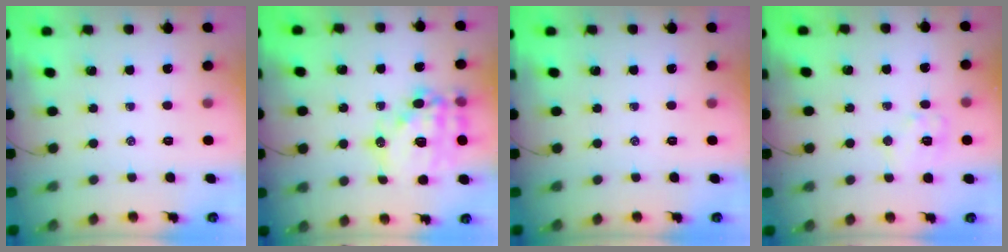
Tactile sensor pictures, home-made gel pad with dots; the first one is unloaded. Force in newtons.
{"total": 18.4, "press": 18.1, "slide": 3.4}
{"total": 0.0}
{"total": 8.1, "press": 8.0, "slide": 1.4}